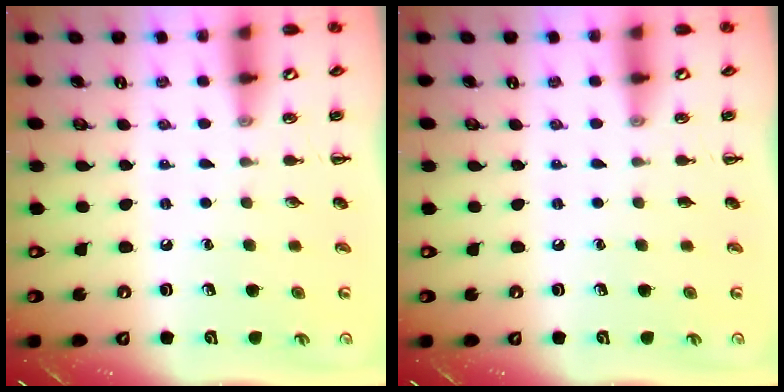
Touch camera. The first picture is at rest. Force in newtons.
{"total": 0.0}